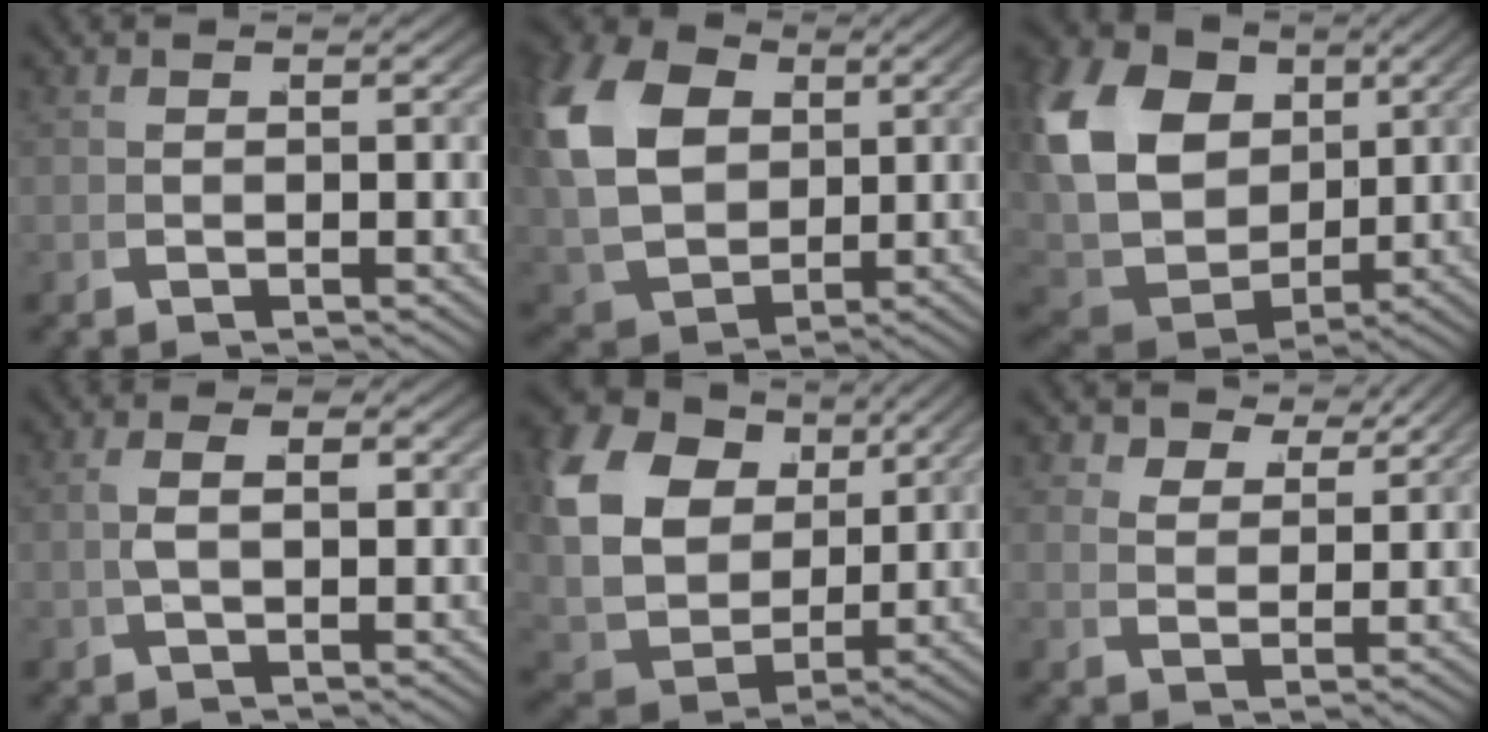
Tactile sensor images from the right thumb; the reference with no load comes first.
{"total": 13.6, "force": [1.8, 10.5, 8.5], "torque": [-0.216, -0.048, 0.057]}
{"total": 16.1, "force": [1.8, 12.6, 9.9], "torque": [-0.244, -0.042, 0.043]}
{"total": 2.1, "force": [0.4, 0.9, 1.9], "torque": [-0.042, 0.000, 0.009]}
{"total": 15.7, "force": [2.5, 12.5, 9.1], "torque": [-0.238, -0.039, 0.052]}
{"total": 3.5, "force": [3.3, 0.9, 0.8], "torque": [-0.010, -0.001, 0.063]}